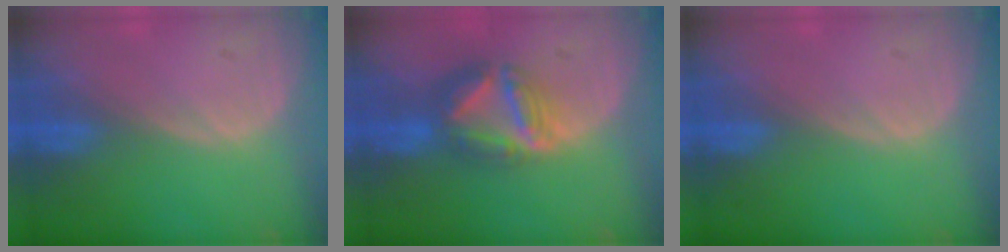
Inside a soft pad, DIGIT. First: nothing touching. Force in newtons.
{"total": 7.5, "press": 6.7, "slide": 3.5}
{"total": 0.0}